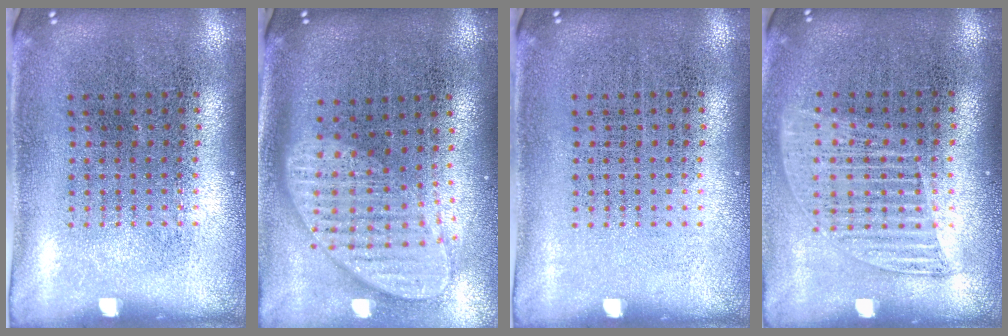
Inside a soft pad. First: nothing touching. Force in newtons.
{"total": 2.0, "press": 1.6, "slide": 1.3}
{"total": 0.0}
{"total": 1.2, "press": 1.1, "slide": 0.6}